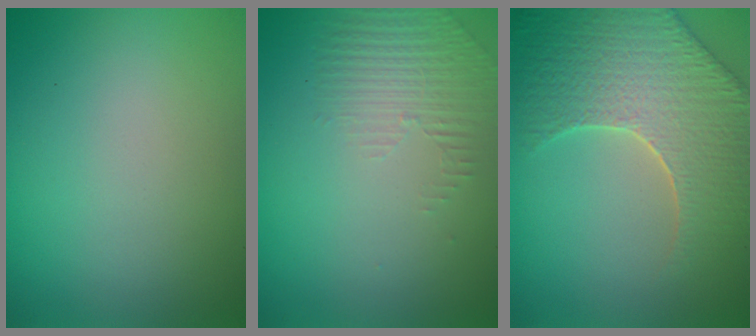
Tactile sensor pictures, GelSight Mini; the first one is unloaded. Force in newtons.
{"total": 1.3, "press": 0.5, "slide": 1.2}
{"total": 8.3, "press": 6.4, "slide": 5.2}